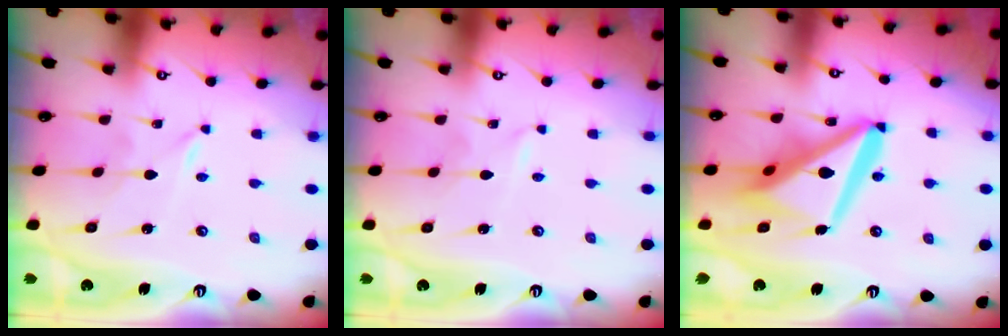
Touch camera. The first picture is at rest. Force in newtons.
{"total": 1.1, "press": 1.1, "slide": 0.1}
{"total": 17.6, "press": 17.4, "slide": 2.1}